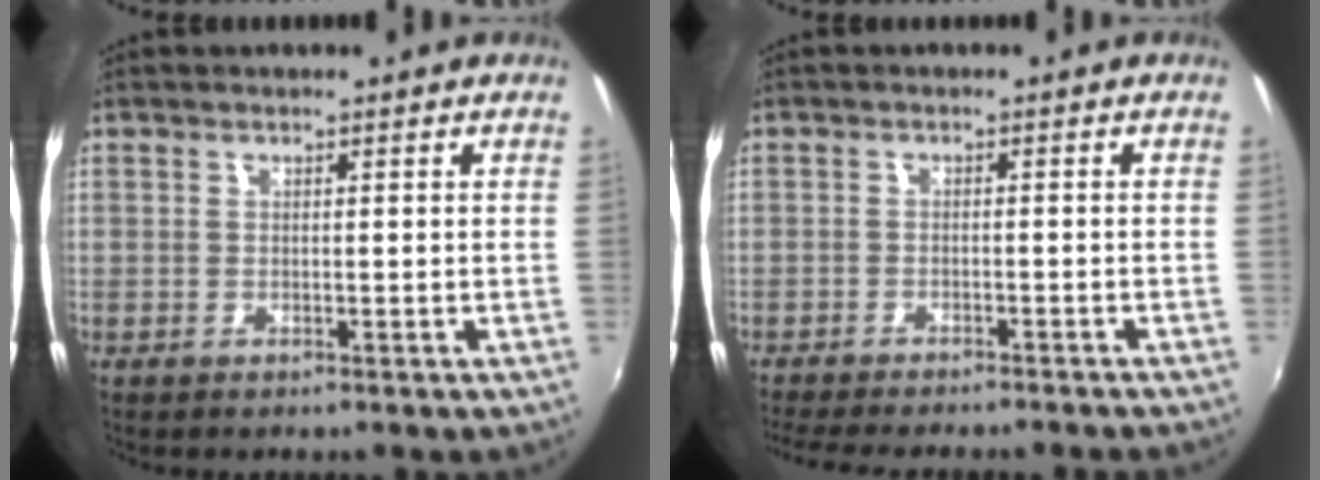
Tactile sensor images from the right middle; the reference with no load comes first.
{"total": 11.3, "force": [-10.0, 1.8, 5.0], "torque": [-0.110, -0.025, -0.147]}